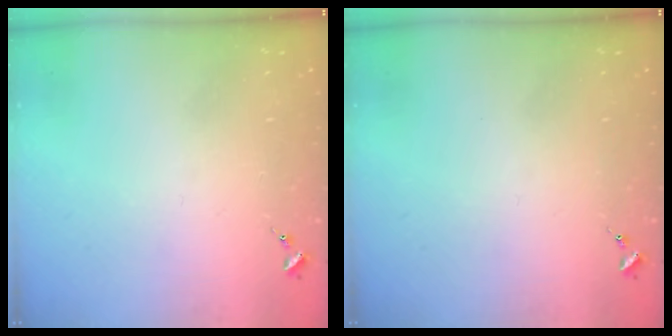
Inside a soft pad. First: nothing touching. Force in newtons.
{"total": 0.0}